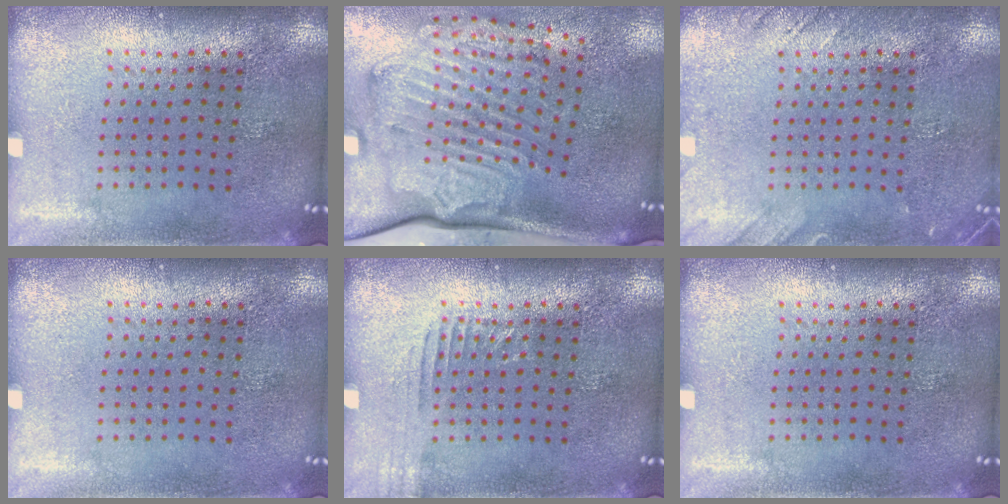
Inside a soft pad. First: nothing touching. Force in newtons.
{"total": 2.8, "press": 2.3, "slide": 1.7}
{"total": 1.8, "press": 1.8, "slide": 0.1}
{"total": 0.0}
{"total": 1.2, "press": 1.2, "slide": 0.3}
{"total": 0.0}